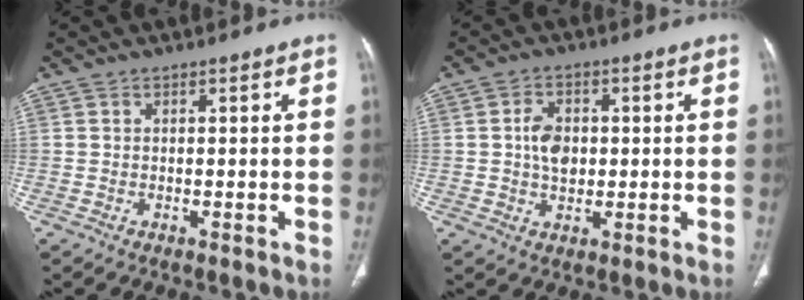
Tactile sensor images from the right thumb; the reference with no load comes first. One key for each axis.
{"total": 5.5, "fx": 0.4, "fy": 3.9, "fz": 3.8, "tx": -0.058, "ty": 0.003, "tz": 0.005}